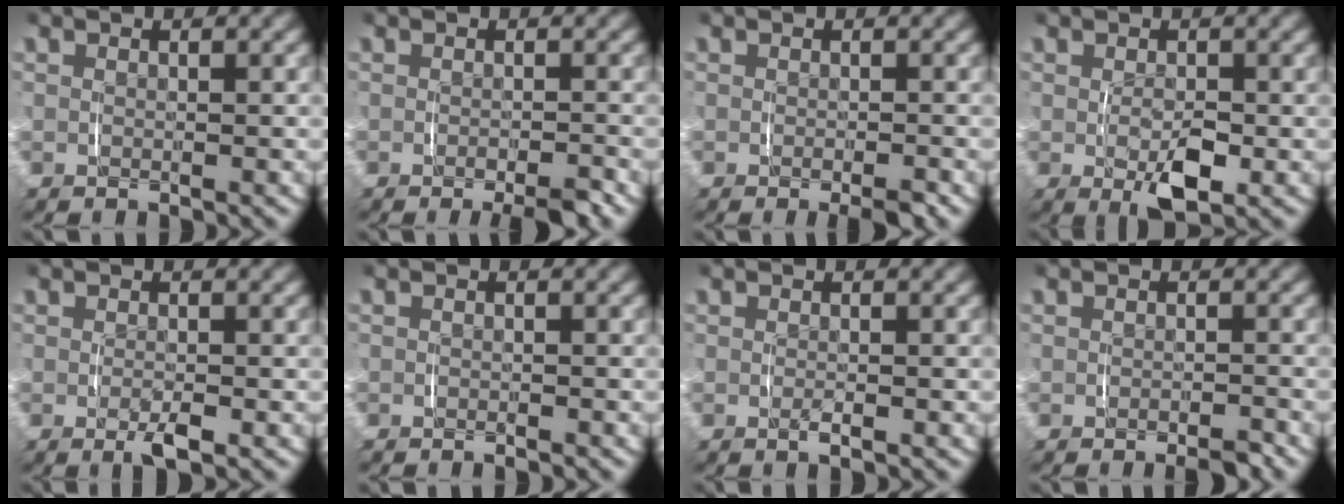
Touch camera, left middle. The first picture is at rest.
{"total": 1.9, "force": [-1.4, 0.2, 1.3], "torque": [-0.018, 0.001, -0.024]}
{"total": 1.3, "force": [-0.9, 0.1, 0.9], "torque": [-0.013, 0.000, -0.015]}
{"total": 3.6, "force": [-0.9, 1.7, 3.1], "torque": [-0.051, -0.018, -0.011]}
{"total": 1.7, "force": [-0.7, 0.4, 1.5], "torque": [-0.030, -0.006, -0.009]}
{"total": 0.5, "force": [-0.5, 0.1, -0.1], "torque": [0.000, 0.000, -0.009]}
{"total": 0.7, "force": [-0.3, 0.1, 0.6], "torque": [-0.014, -0.001, -0.003]}
{"total": 1.3, "force": [-1.1, 0.2, 0.6], "torque": [-0.008, 0.003, -0.023]}